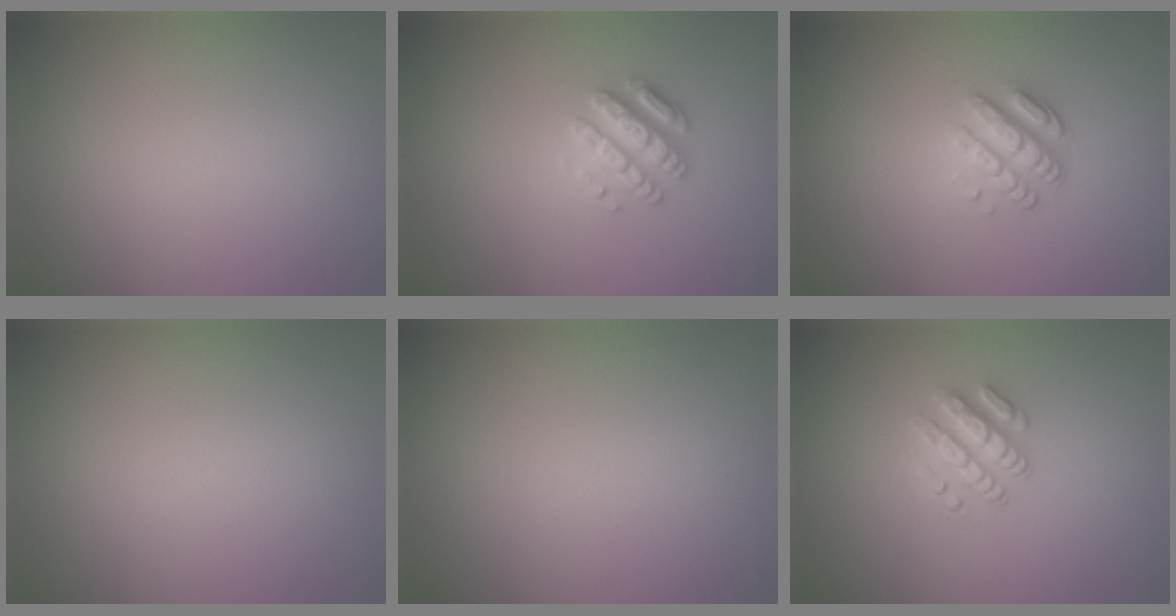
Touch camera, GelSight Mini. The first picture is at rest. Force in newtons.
{"total": 2.8, "press": 2.8, "slide": 0.3}
{"total": 3.4, "press": 2.5, "slide": 2.4}
{"total": 0.0}
{"total": 0.0}
{"total": 2.9, "press": 2.5, "slide": 1.6}